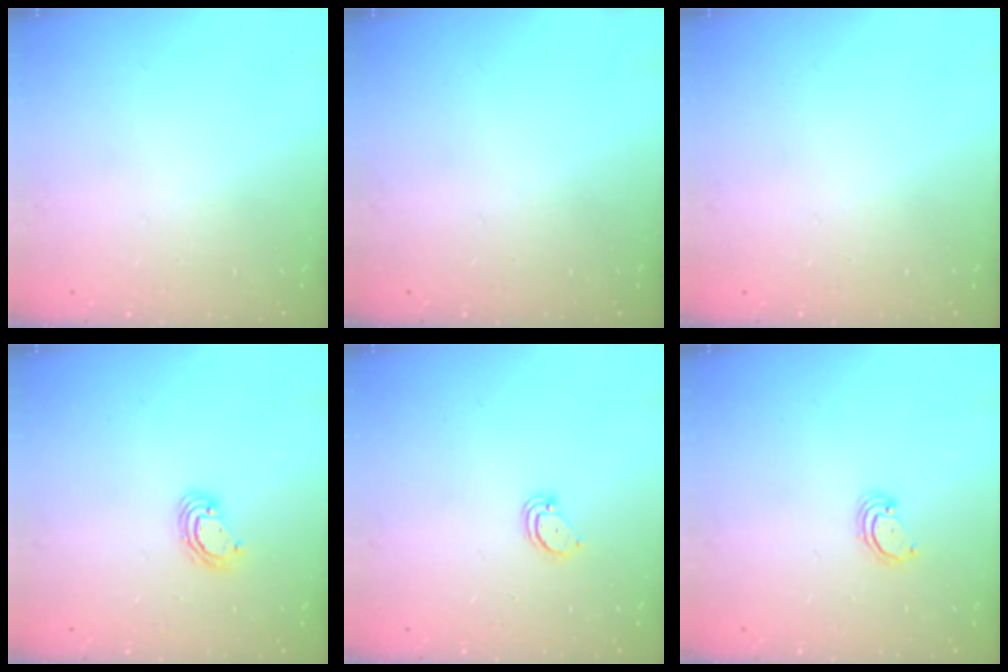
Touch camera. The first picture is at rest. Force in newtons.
{"total": 0.0}
{"total": 0.0}
{"total": 4.5, "press": 4.5, "slide": 0.1}
{"total": 2.6, "press": 2.6, "slide": 0.2}
{"total": 2.8, "press": 2.8, "slide": 0.2}